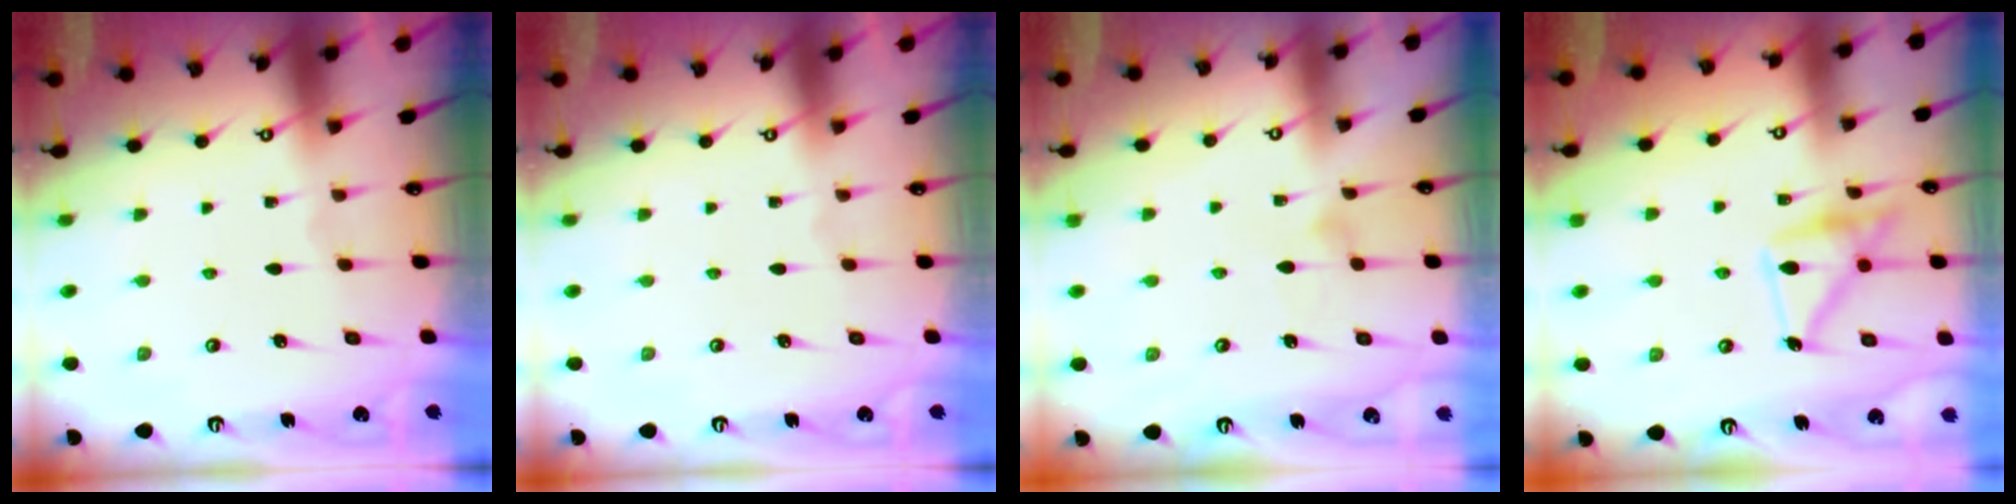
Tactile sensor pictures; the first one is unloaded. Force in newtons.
{"total": 0.0}
{"total": 5.9, "press": 5.9, "slide": 0.4}
{"total": 17.5, "press": 17.4, "slide": 1.2}